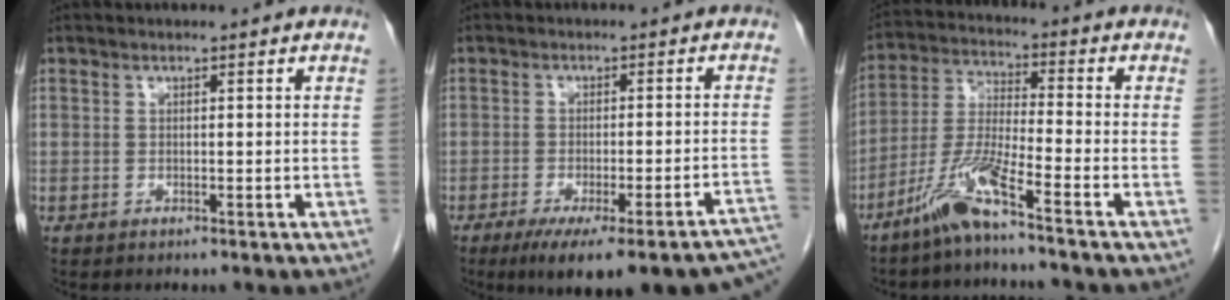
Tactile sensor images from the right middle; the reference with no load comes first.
{"total": 19.8, "force": [-16.1, 2.5, 11.4], "torque": [-0.090, -0.007, -0.199]}
{"total": 8.3, "force": [-5.8, -0.5, 5.8], "torque": [-0.130, -0.017, -0.122]}